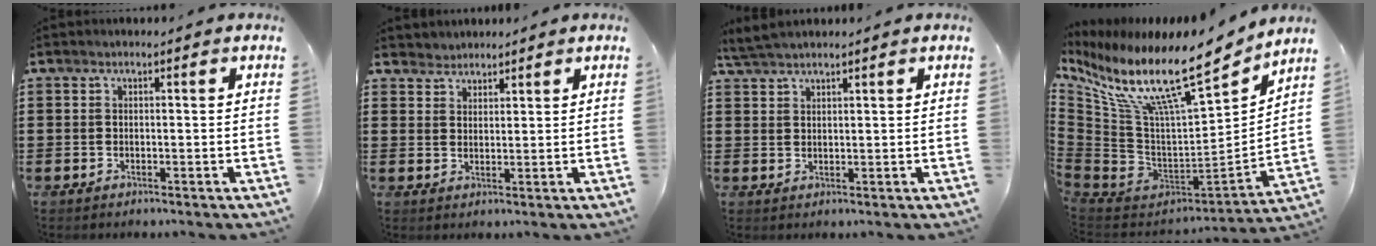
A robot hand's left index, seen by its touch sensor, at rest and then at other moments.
{"total": 2.3, "force": [2.1, 0.8, -0.6], "torque": [0.003, 0.003, 0.042]}
{"total": 2.9, "force": [2.7, 0.2, 1.0], "torque": [-0.027, 0.002, 0.053]}
{"total": 15.3, "force": [10.2, 3.7, 10.8], "torque": [-0.214, -0.076, 0.165]}